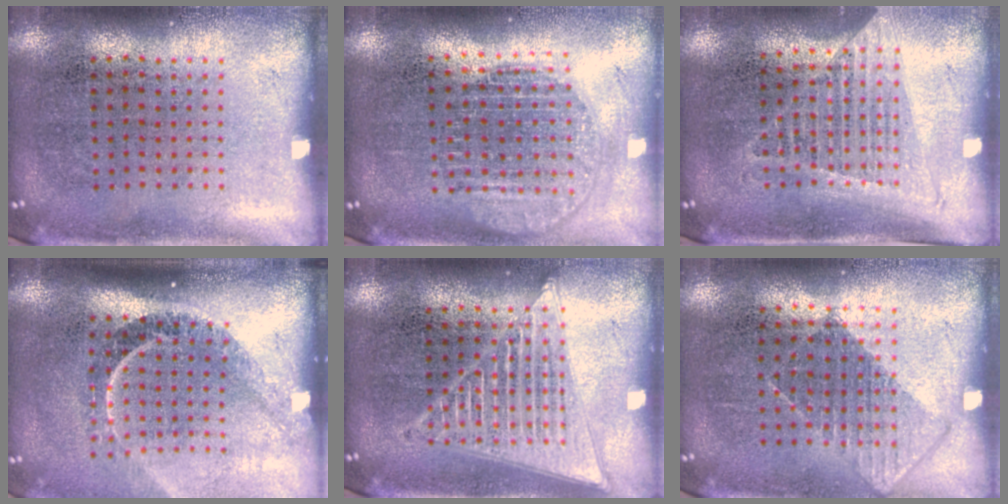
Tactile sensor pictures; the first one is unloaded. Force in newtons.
{"total": 1.8, "press": 1.5, "slide": 0.9}
{"total": 1.3, "press": 1.2, "slide": 0.6}
{"total": 2.3, "press": 1.6, "slide": 1.6}
{"total": 3.2, "press": 3.2, "slide": 0.3}
{"total": 0.8, "press": 0.8, "slide": 0.3}